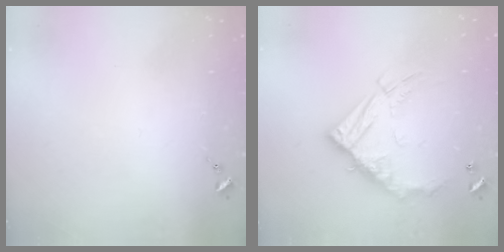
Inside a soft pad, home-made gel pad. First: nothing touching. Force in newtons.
{"total": 17.2, "press": 17.1, "slide": 1.7}